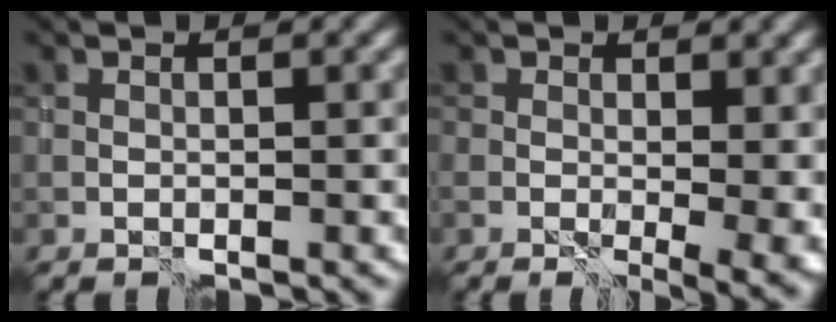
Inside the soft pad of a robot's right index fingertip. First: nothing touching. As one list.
[{"total": 6.1, "force": [-0.1, 2.8, 5.4], "torque": [-0.059, -0.013, 0.009]}]